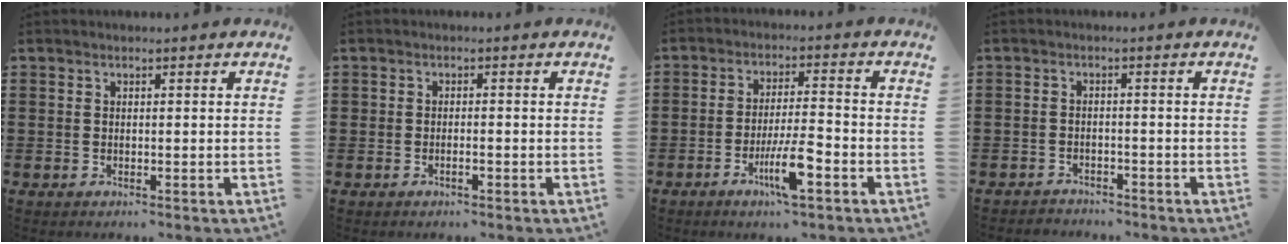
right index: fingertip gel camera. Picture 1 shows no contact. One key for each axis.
{"total": 1.0, "fx": -0.6, "fy": 0.2, "fz": 0.7, "tx": -0.016, "ty": -0.005, "tz": -0.009}
{"total": 7.3, "fx": -3.3, "fy": 1.1, "fz": 6.4, "tx": -0.128, "ty": -0.012, "tz": -0.060}
{"total": 1.8, "fx": -1.8, "fy": 0.4, "fz": -0.2, "tx": -0.003, "ty": 0.002, "tz": -0.041}